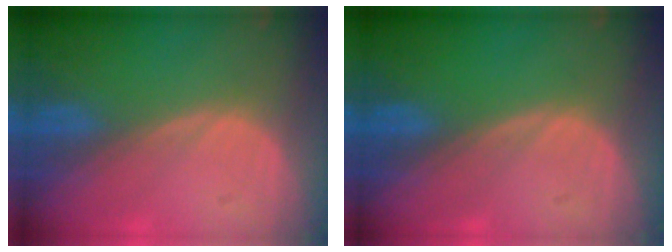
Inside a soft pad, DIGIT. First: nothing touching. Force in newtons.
{"total": 0.0}